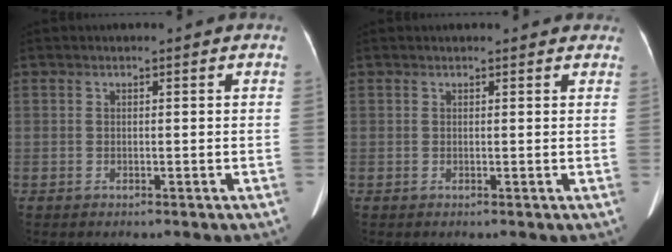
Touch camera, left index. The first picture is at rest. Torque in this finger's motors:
{"motor_torque": [0.08, -0.12, 0.09, 0.02]}